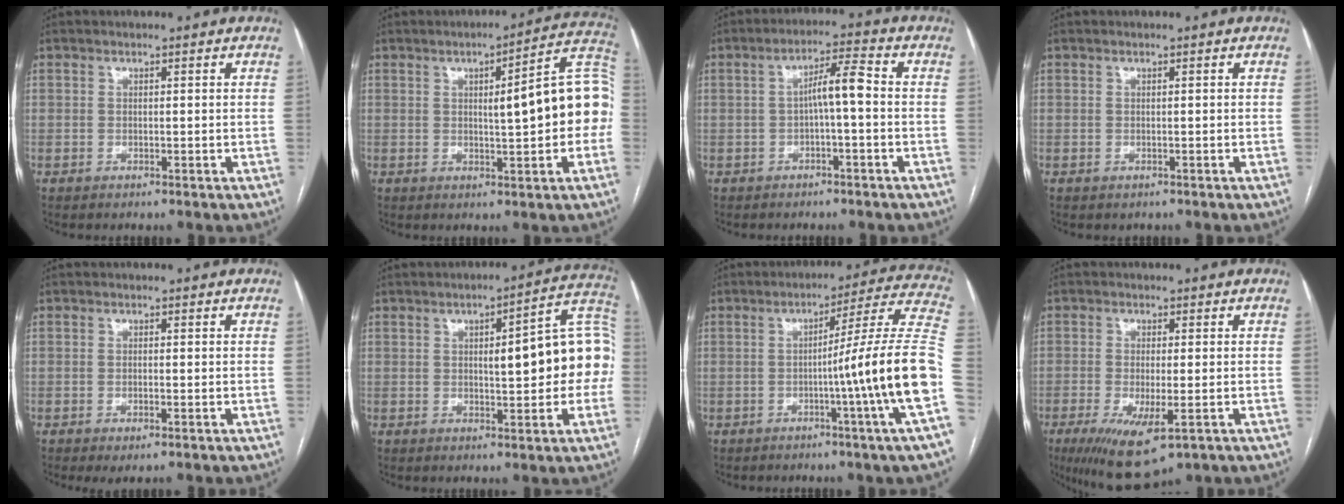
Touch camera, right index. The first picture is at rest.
{"total": 12.8, "force": [0.2, 1.8, 12.7], "torque": [-0.157, 0.034, 0.001]}
{"total": 5.1, "force": [-0.5, 0.5, 5.0], "torque": [-0.081, 0.019, -0.006]}
{"total": 0.0}
{"total": 2.2, "force": [-1.0, 0.4, 1.9], "torque": [-0.032, -0.006, -0.010]}
{"total": 13.4, "force": [0.3, 3.0, 13.0], "torque": [-0.162, 0.039, 0.005]}
{"total": 16.5, "force": [-3.9, -3.4, 15.7], "torque": [-0.202, 0.004, -0.066]}
{"total": 9.3, "force": [-4.4, 2.3, 7.9], "torque": [-0.138, -0.026, -0.064]}